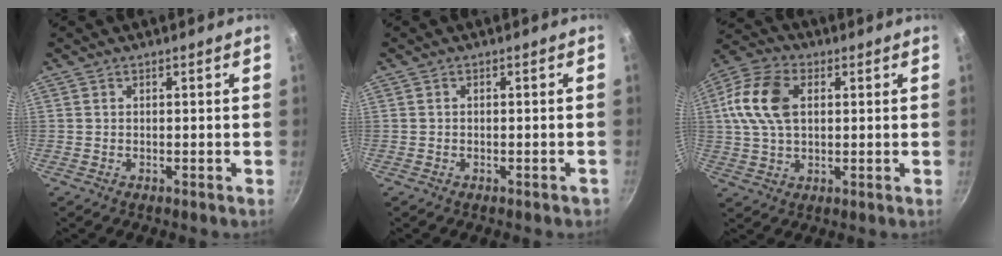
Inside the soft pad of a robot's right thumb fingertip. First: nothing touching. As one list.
[{"total": 1.1, "force": [-0.7, 0.6, 0.5], "torque": [-0.001, 0.016, -0.001]}, {"total": 12.9, "force": [2.6, 8.2, 9.5], "torque": [-0.175, 0.014, 0.036]}]